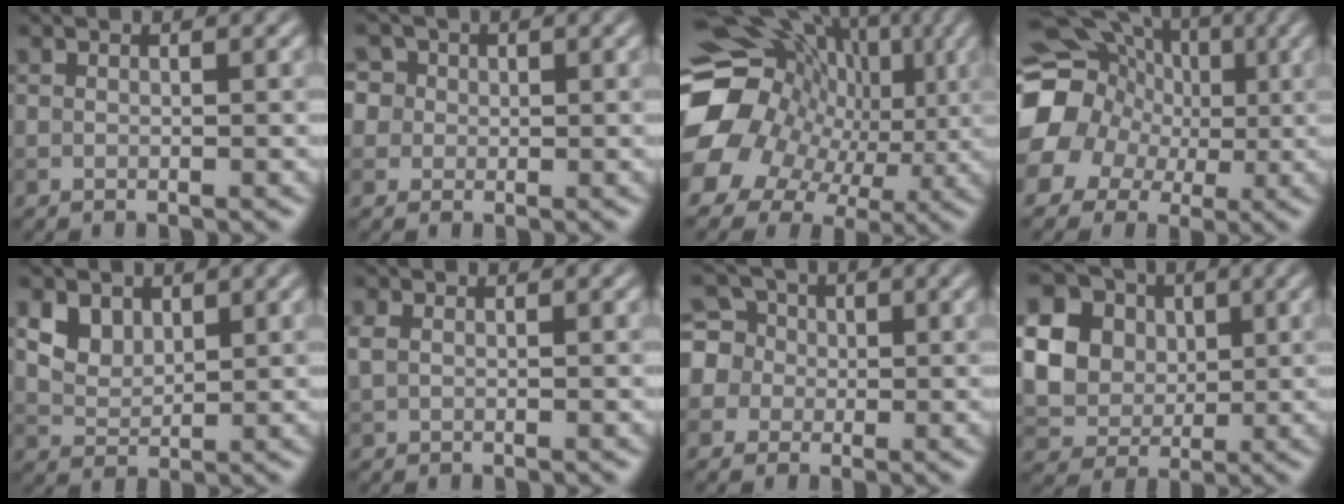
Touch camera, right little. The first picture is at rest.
{"total": 5.0, "force": [2.1, 4.1, 2.1], "torque": [-0.033, 0.025, 0.010]}
{"total": 17.5, "force": [0.3, 14.7, 9.5], "torque": [-0.183, 0.004, -0.011]}
{"total": 15.6, "force": [2.0, 14.2, 6.1], "torque": [-0.156, 0.034, -0.001]}
{"total": 3.8, "force": [2.2, 2.4, 1.9], "torque": [-0.047, -0.004, 0.051]}
{"total": 0.7, "force": [0.1, 0.4, 0.5], "torque": [-0.012, 0.001, 0.002]}
{"total": 6.5, "force": [1.0, 6.2, 2.0], "torque": [-0.050, 0.049, -0.006]}
{"total": 14.8, "force": [4.2, 12.8, 6.2], "torque": [-0.176, 0.013, 0.070]}